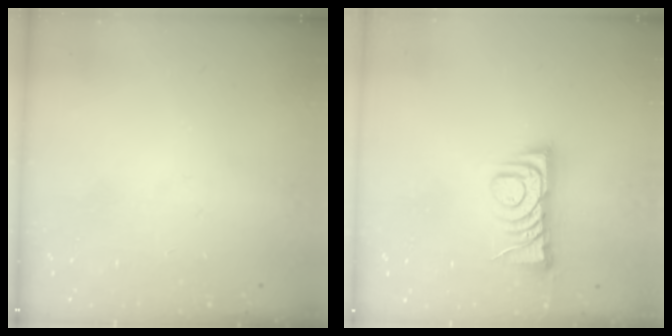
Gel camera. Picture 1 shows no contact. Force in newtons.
{"total": 7.4, "press": 7.4, "slide": 0.1}